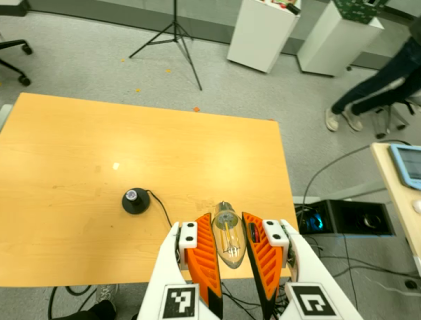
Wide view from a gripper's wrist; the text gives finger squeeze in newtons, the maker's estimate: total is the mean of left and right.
{"total": 13.8, "left": 15.4, "right": 12.3}